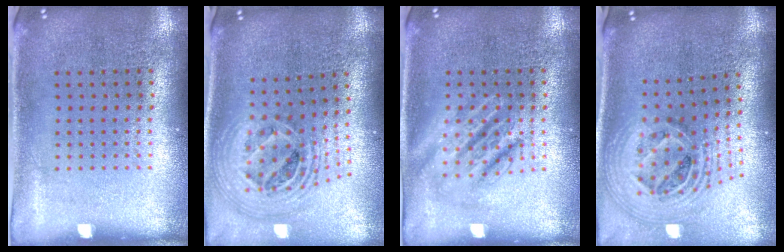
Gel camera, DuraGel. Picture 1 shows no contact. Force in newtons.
{"total": 2.5, "press": 1.9, "slide": 1.7}
{"total": 2.7, "press": 2.7, "slide": 0.4}
{"total": 2.7, "press": 1.9, "slide": 1.9}